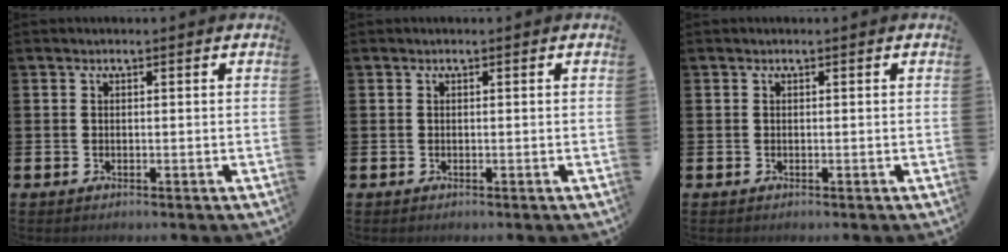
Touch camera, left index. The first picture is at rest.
{"total": 0.0}
{"total": 0.0}